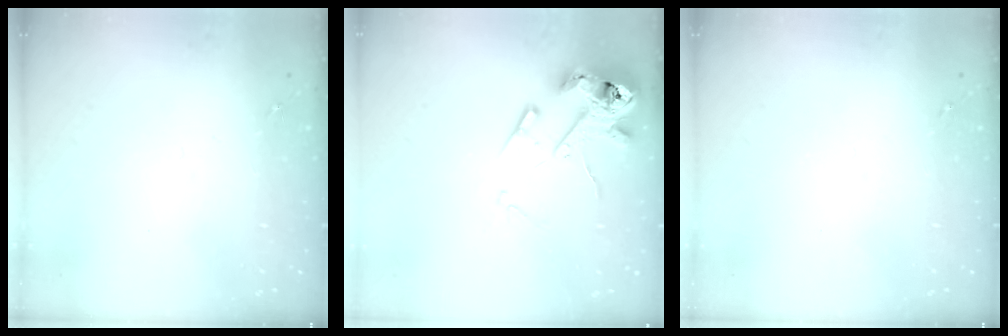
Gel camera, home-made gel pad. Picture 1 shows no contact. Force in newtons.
{"total": 15.6, "press": 15.4, "slide": 2.3}
{"total": 0.0}